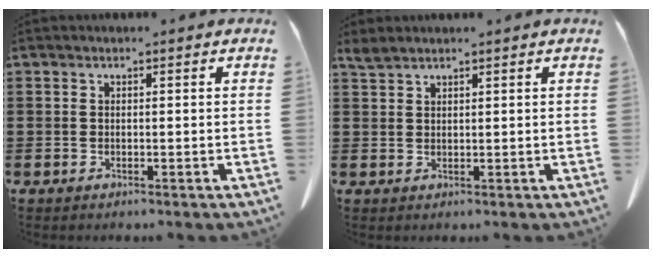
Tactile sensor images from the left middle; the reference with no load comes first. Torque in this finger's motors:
{"motor_torque": [-0.11, -0.03, 0.00, 0.01]}